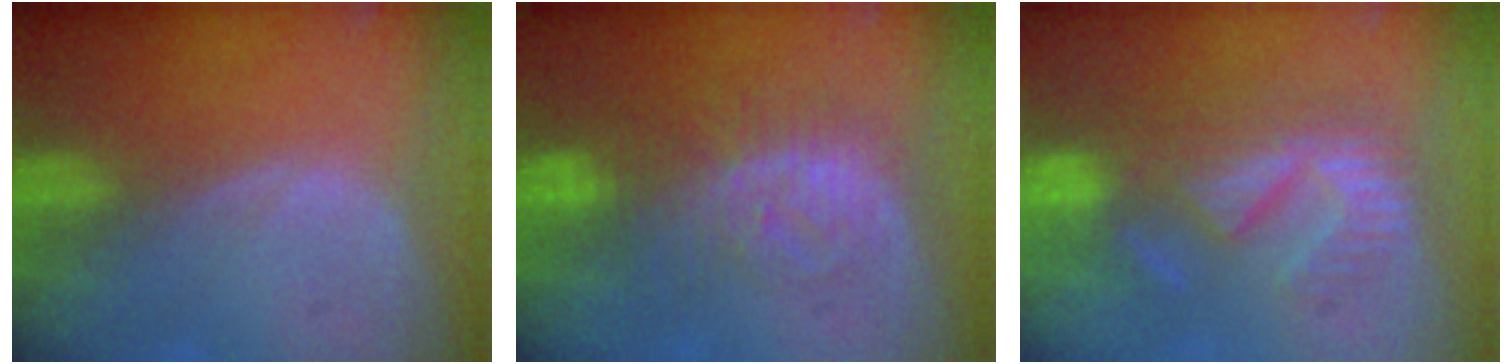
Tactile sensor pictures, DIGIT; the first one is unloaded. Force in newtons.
{"total": 8.2, "press": 7.6, "slide": 2.9}
{"total": 8.7, "press": 8.5, "slide": 1.7}